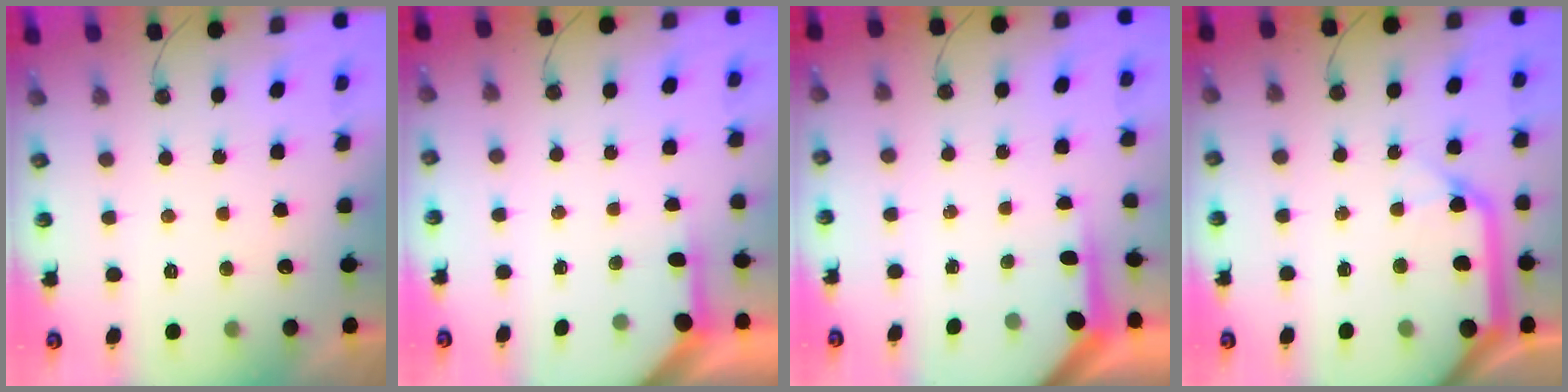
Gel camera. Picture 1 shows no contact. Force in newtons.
{"total": 3.3, "press": 3.2, "slide": 0.3}
{"total": 3.8, "press": 3.8, "slide": 0.4}
{"total": 17.0, "press": 16.8, "slide": 2.6}